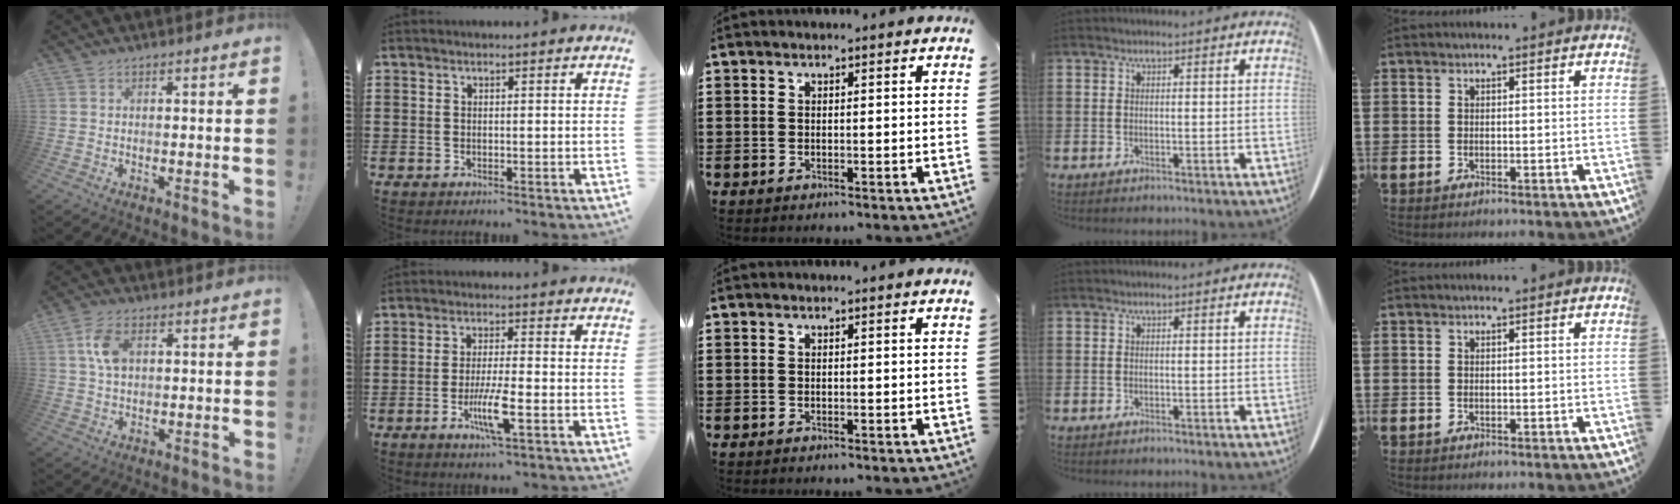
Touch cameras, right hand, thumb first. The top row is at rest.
{"thumb": {"total": 7.5, "force": [2.0, 4.6, 5.7], "torque": [-0.109, 0.007, 0.037]}, "index": {"total": 6.6, "force": [-2.5, 0.9, 6.0], "torque": [-0.117, -0.014, -0.045]}}